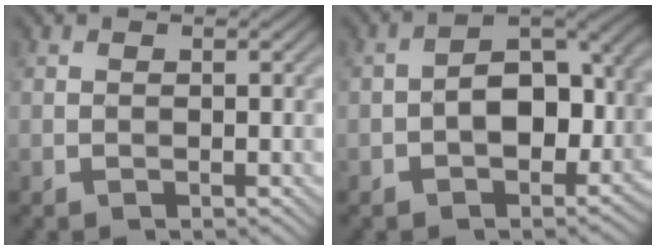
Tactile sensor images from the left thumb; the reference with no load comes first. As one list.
[{"total": 8.4, "force": [-2.2, 5.1, 6.2], "torque": [-0.082, 0.004, -0.046]}]